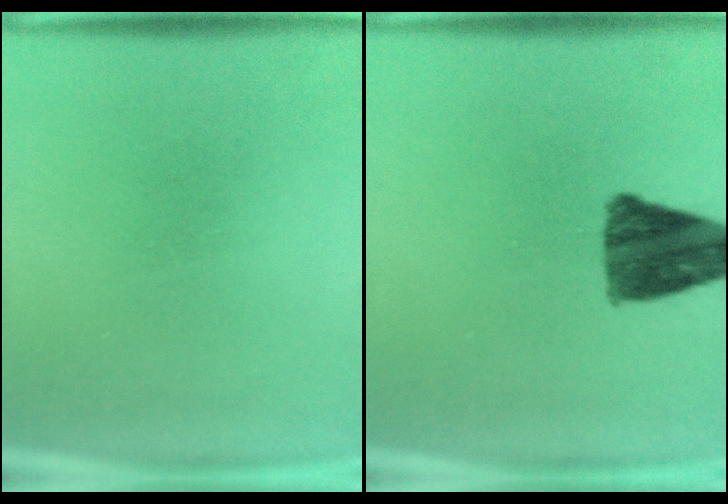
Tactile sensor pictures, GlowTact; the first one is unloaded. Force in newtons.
{"total": 10.9}